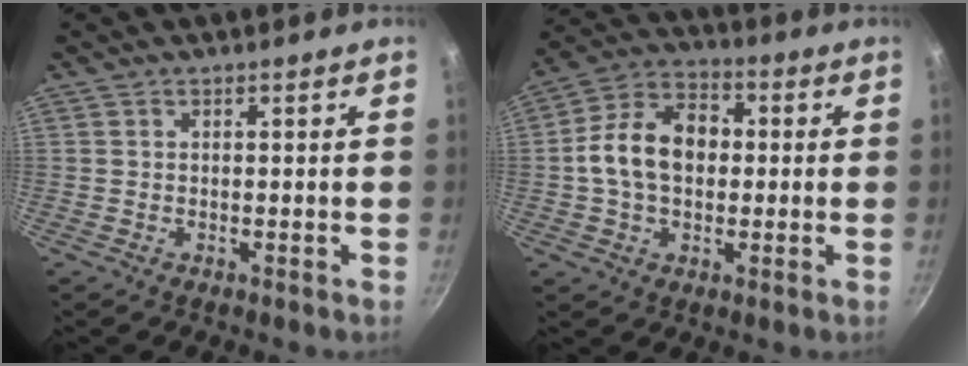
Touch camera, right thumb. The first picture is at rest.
{"total": 13.2, "force": [0.2, 9.3, 9.4], "torque": [-0.133, 0.030, -0.012]}